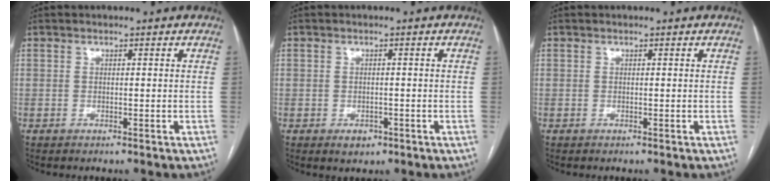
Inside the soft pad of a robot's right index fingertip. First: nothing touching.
{"total": 2.2, "force": [-1.2, 1.6, 1.0], "torque": [-0.008, 0.002, -0.009]}
{"total": 0.0}